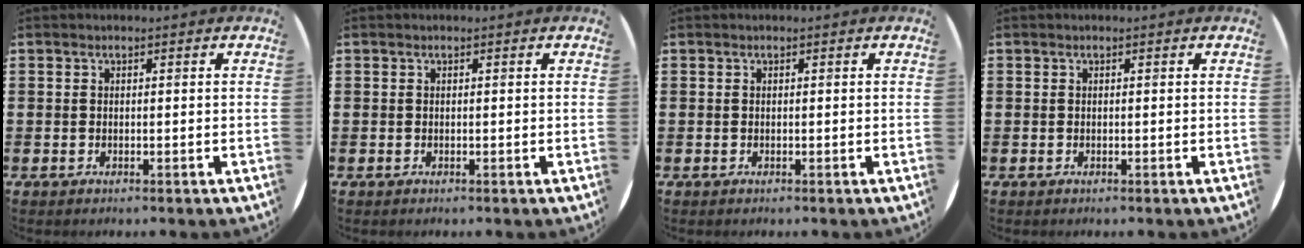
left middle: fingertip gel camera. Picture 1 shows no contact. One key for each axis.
{"total": 0.0}
{"total": 0.0}
{"total": 0.0}